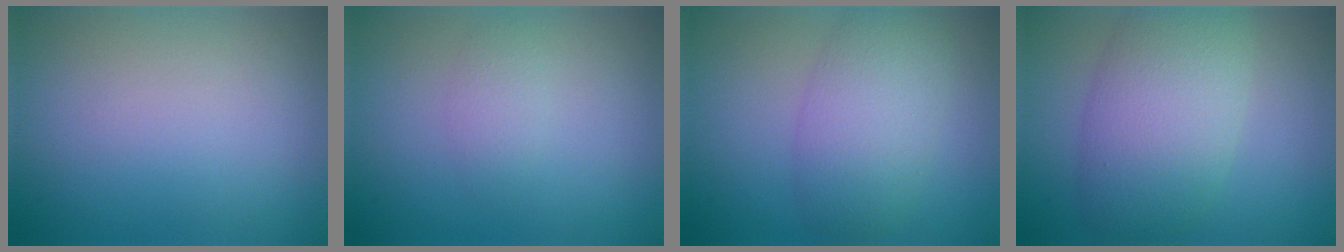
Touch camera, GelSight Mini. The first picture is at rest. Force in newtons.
{"total": 1.4, "press": 1.4, "slide": 0.0}
{"total": 5.6, "press": 5.5, "slide": 0.4}
{"total": 7.9, "press": 7.9, "slide": 0.4}